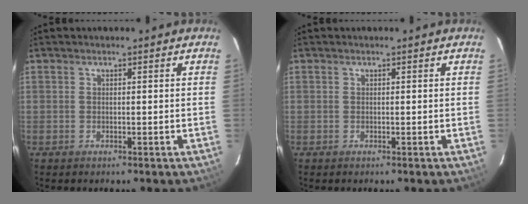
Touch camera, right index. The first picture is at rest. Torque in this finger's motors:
{"motor_torque": [0.00, 0.00, 0.00, 0.00]}